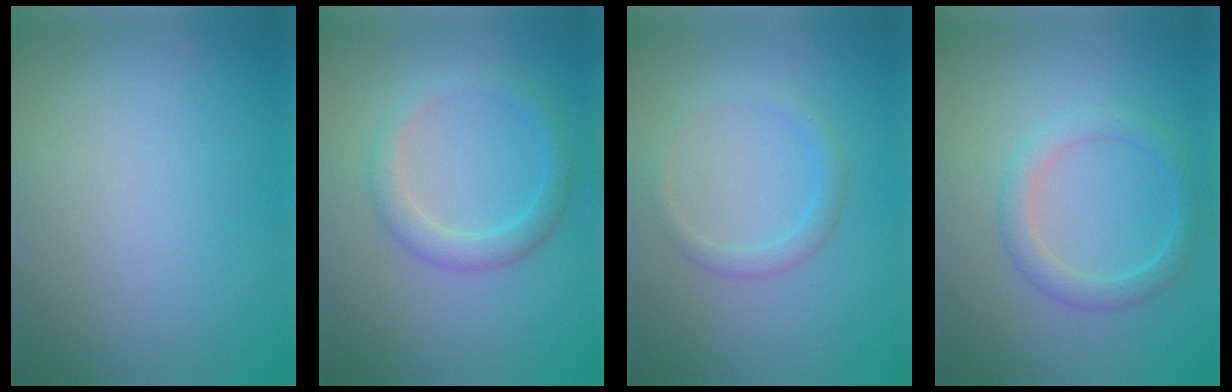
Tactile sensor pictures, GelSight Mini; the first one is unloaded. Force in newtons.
{"total": 2.6, "press": 2.6, "slide": 0.1}
{"total": 1.5, "press": 1.5, "slide": 0.1}
{"total": 2.4, "press": 2.4, "slide": 0.1}